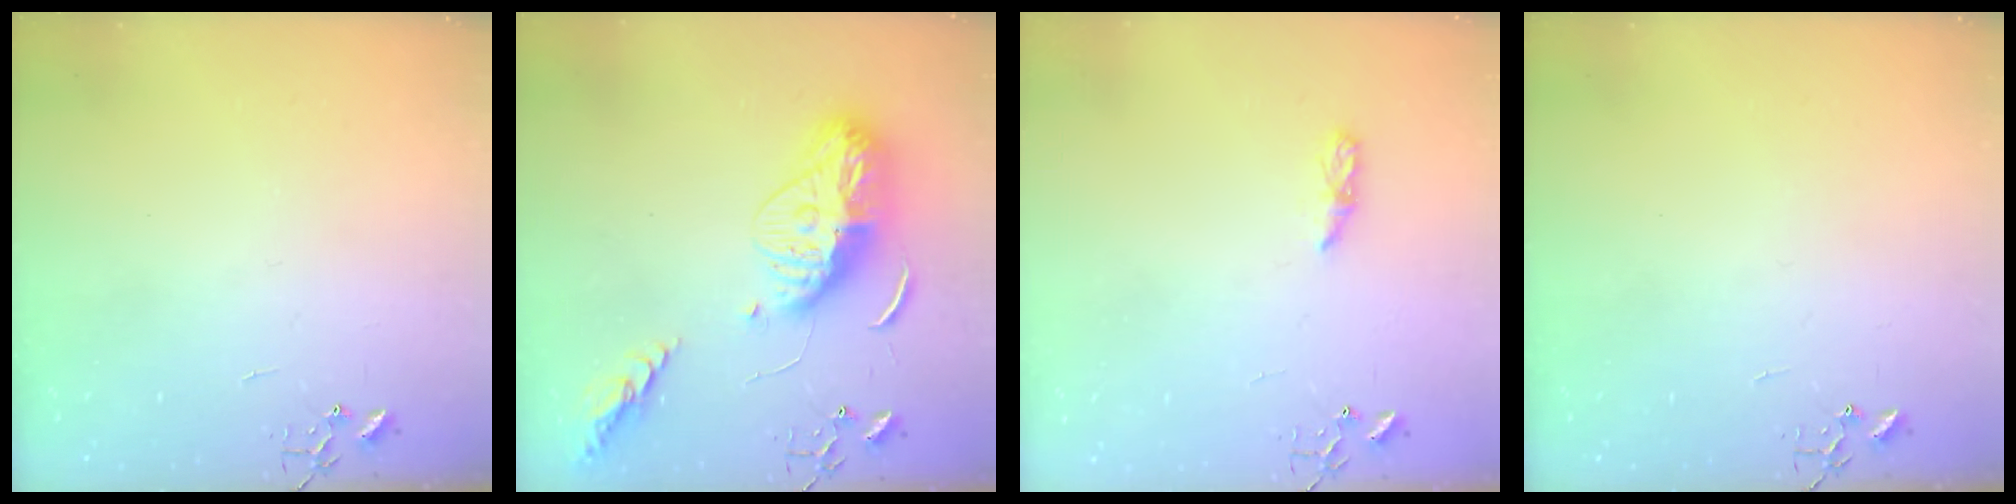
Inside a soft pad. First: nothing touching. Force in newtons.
{"total": 16.9, "press": 16.8, "slide": 1.6}
{"total": 5.0, "press": 4.9, "slide": 0.5}
{"total": 0.0}